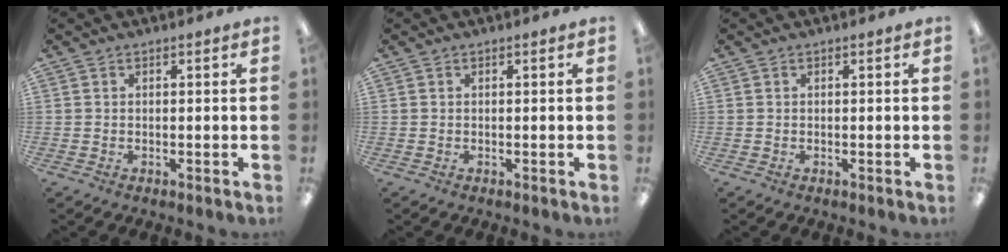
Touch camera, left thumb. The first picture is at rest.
{"total": 0.0}
{"total": 0.0}